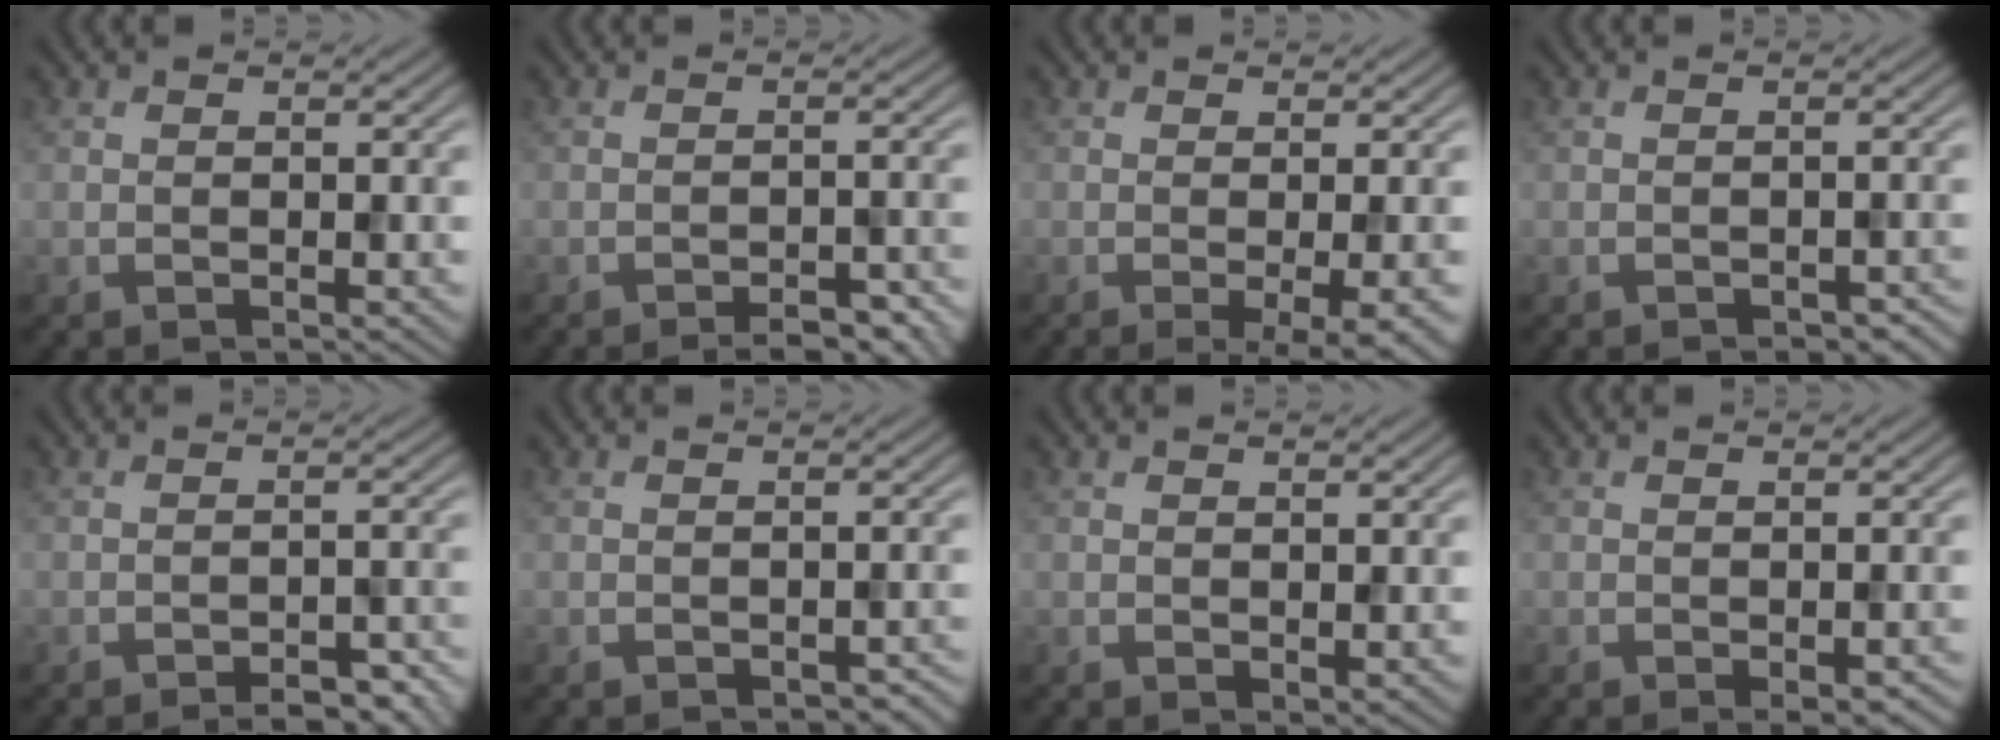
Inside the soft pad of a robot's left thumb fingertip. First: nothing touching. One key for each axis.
{"total": 4.0, "fx": -3.2, "fy": 0.8, "fz": 2.4, "tx": -0.040, "ty": 0.007, "tz": -0.040}
{"total": 5.1, "fx": -1.6, "fy": 0.9, "fz": 4.7, "tx": -0.073, "ty": -0.003, "tz": -0.022}
{"total": 2.2, "fx": -1.8, "fy": 0.6, "fz": 1.0, "tx": -0.012, "ty": -0.002, "tz": -0.019}
{"total": 4.0, "fx": -3.2, "fy": 1.0, "fz": 2.2, "tx": -0.036, "ty": 0.007, "tz": -0.040}
{"total": 1.7, "fx": -1.4, "fy": 0.6, "fz": 0.9, "tx": -0.012, "ty": -0.002, "tz": -0.013}
{"total": 0.6, "fx": 0.2, "fy": 0.4, "fz": 0.5, "tx": -0.007, "ty": -0.001, "tz": 0.008}
{"total": 2.4, "fx": -1.4, "fy": 0.5, "fz": 1.9, "tx": -0.030, "ty": -0.003, "tz": -0.016}